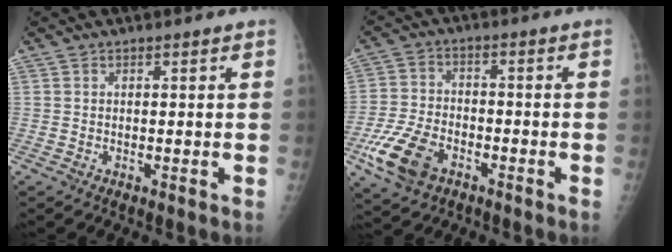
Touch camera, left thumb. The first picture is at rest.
{"total": 11.2, "force": [-5.5, 6.8, 7.0], "torque": [-0.135, 0.013, -0.104]}